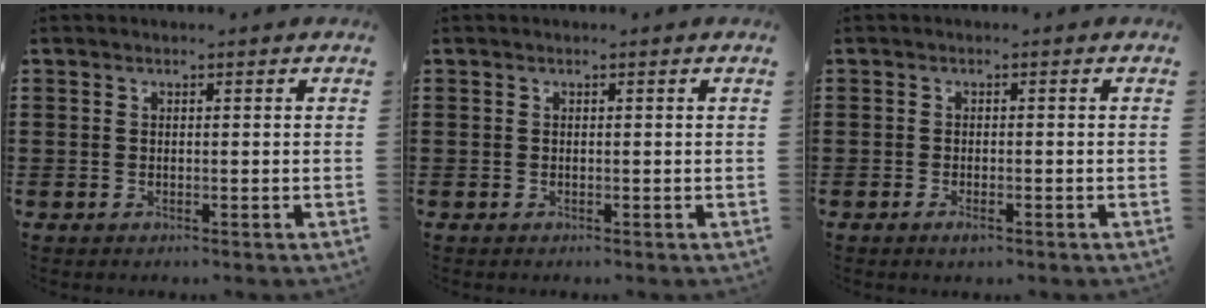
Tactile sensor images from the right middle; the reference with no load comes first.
{"total": 0.0}
{"total": 1.2, "force": [-0.7, 0.3, 0.9], "torque": [-0.019, -0.007, -0.011]}